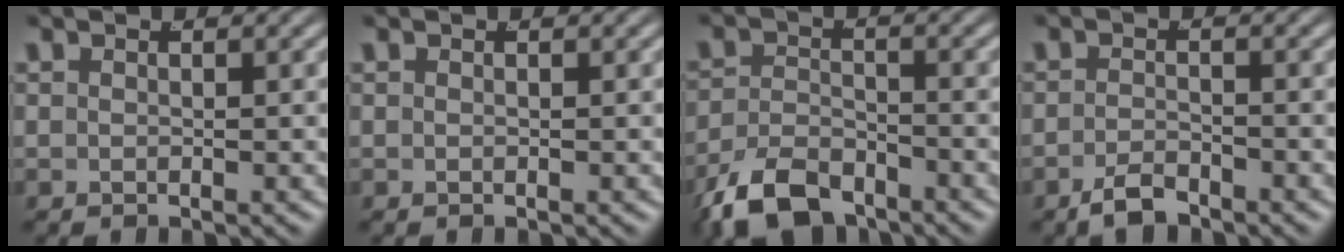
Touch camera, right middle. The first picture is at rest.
{"total": 0.0}
{"total": 7.0, "force": [-5.4, 3.3, 3.1], "torque": [-0.048, -0.019, -0.084]}
{"total": 2.5, "force": [-2.3, 0.3, 0.8], "torque": [-0.012, -0.004, -0.041]}